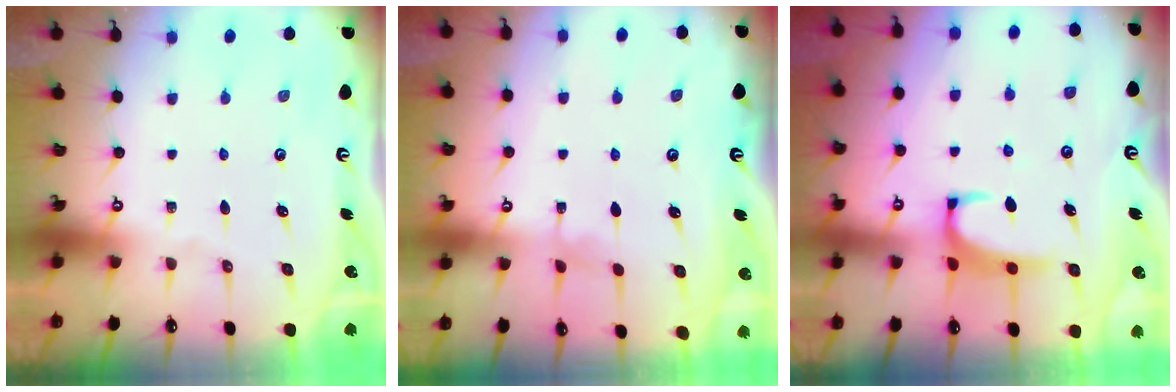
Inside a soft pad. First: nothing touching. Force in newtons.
{"total": 3.4, "press": 3.4, "slide": 0.2}
{"total": 2.9, "press": 2.8, "slide": 0.7}